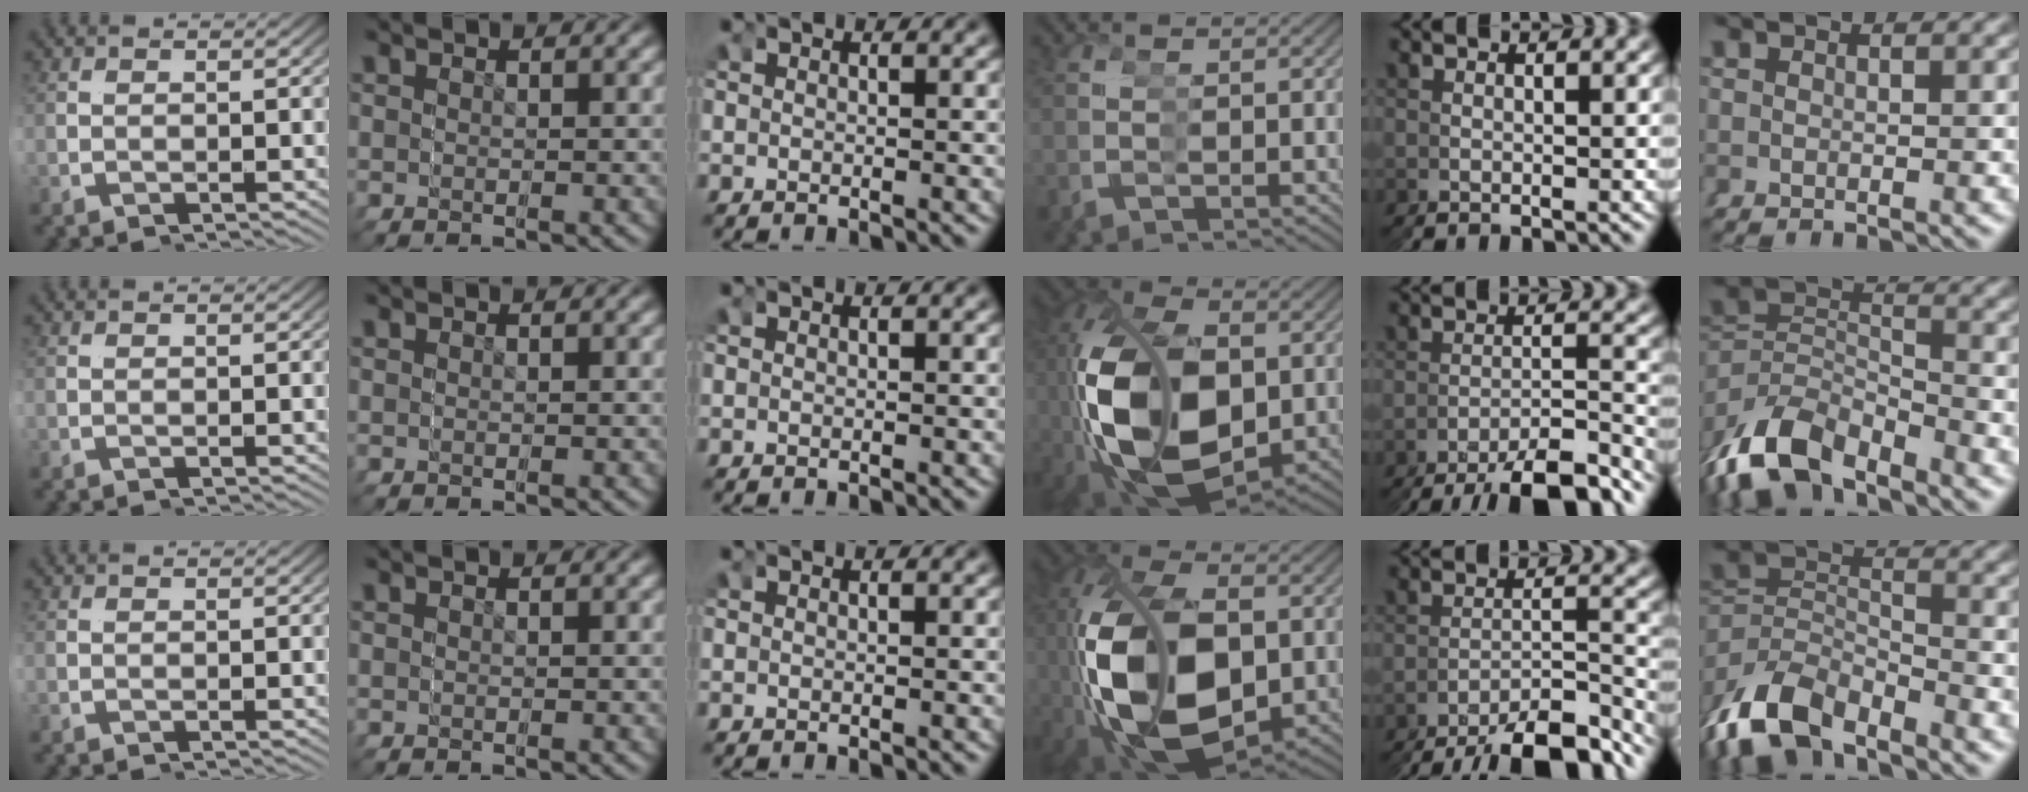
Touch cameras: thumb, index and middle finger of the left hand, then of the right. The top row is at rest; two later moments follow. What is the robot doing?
{"motion": "grasp_and_lifting", "object": "markers"}